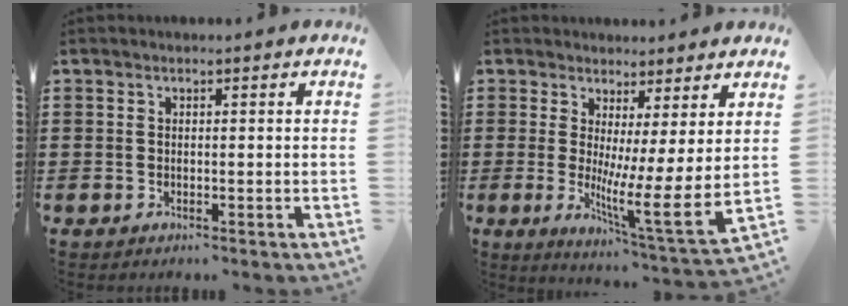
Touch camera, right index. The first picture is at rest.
{"total": 7.7, "force": [0.9, 0.4, 7.6], "torque": [-0.117, -0.055, 0.014]}